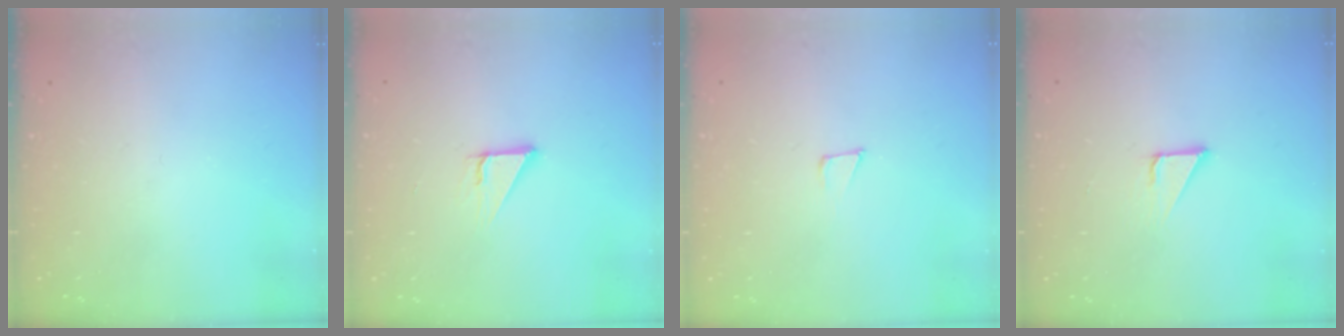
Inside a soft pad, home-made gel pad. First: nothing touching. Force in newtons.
{"total": 3.4, "press": 3.4, "slide": 0.3}
{"total": 4.3, "press": 4.2, "slide": 1.0}
{"total": 2.1, "press": 2.1, "slide": 0.1}